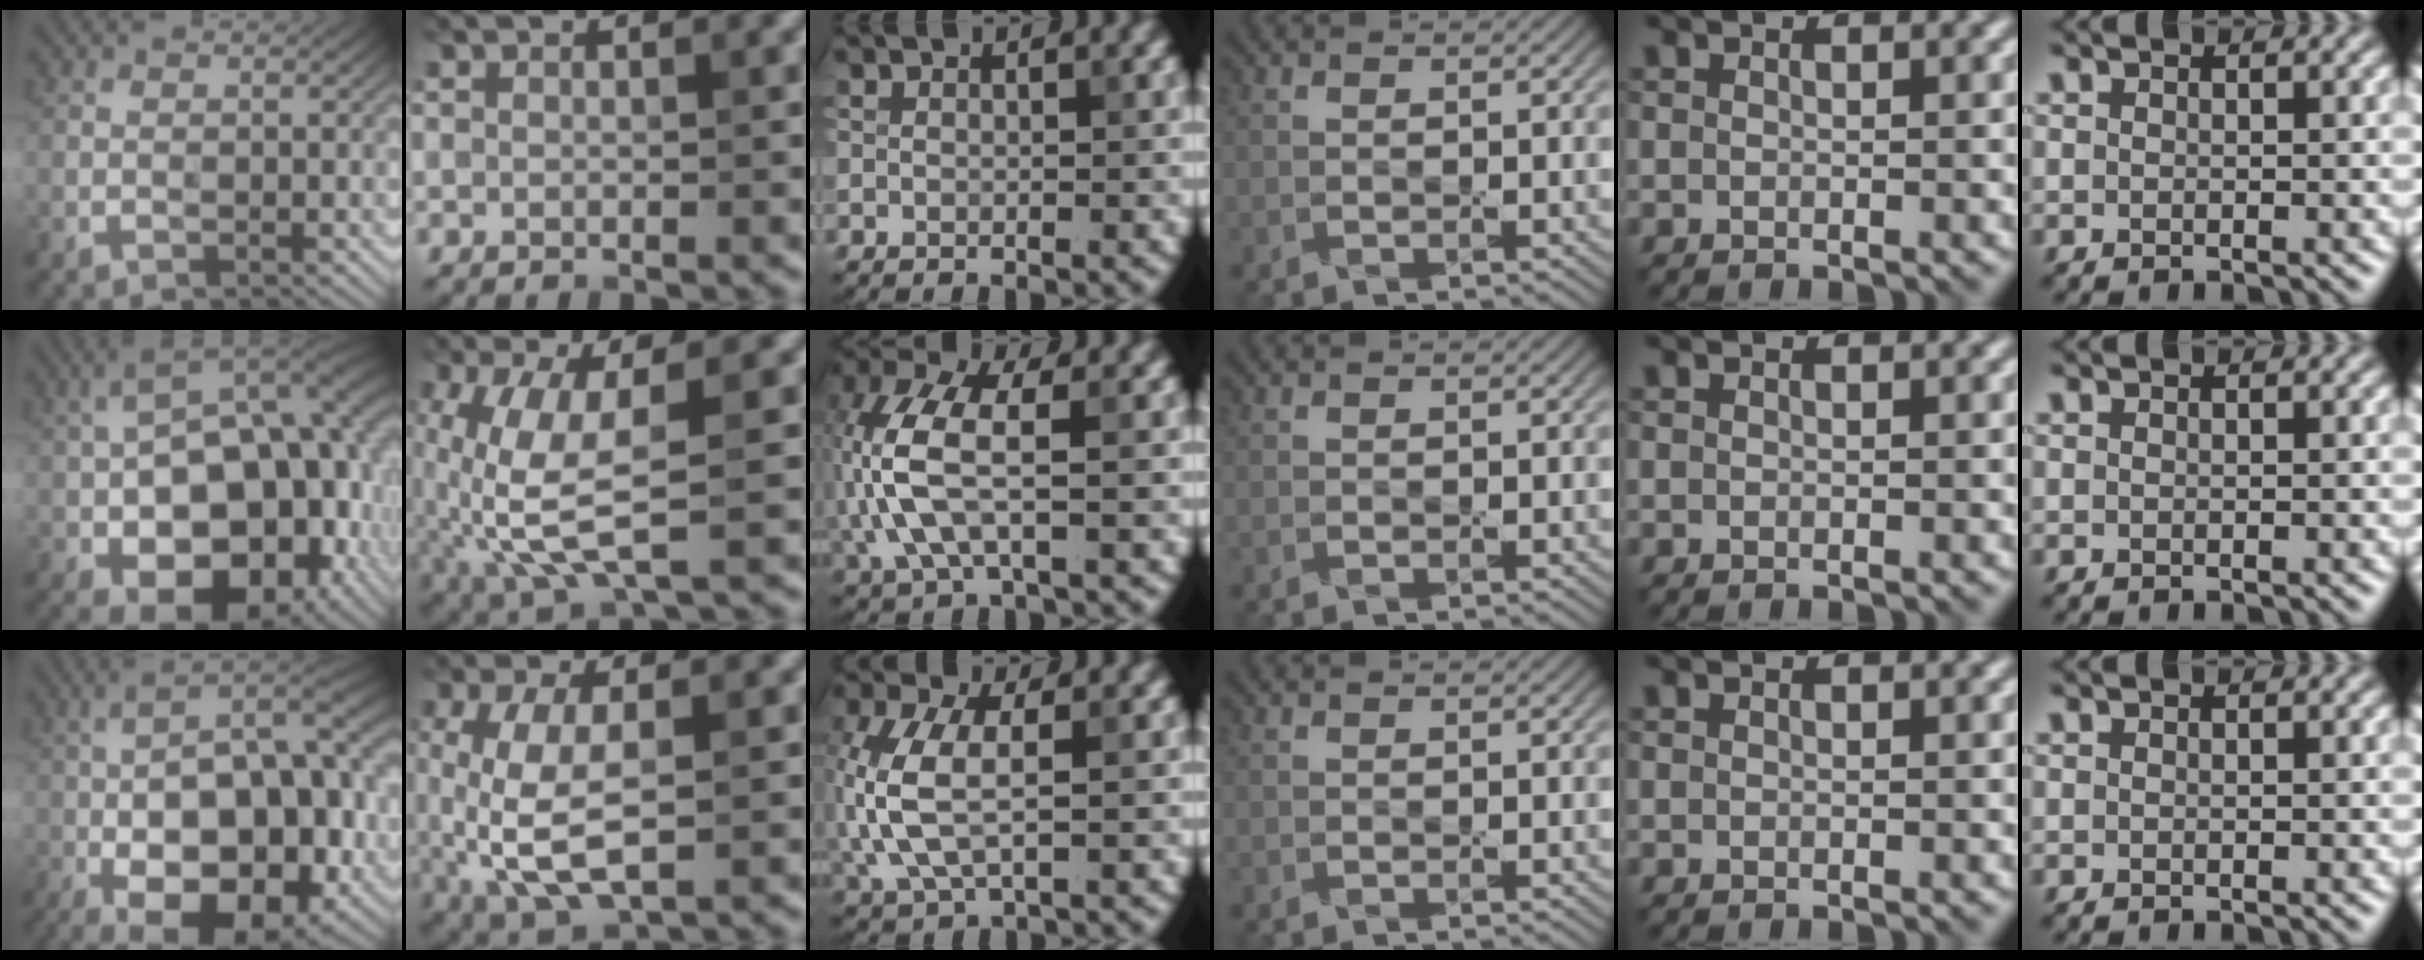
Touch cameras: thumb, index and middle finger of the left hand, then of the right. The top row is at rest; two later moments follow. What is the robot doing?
{"motion": "wipe", "object": "mirror"}